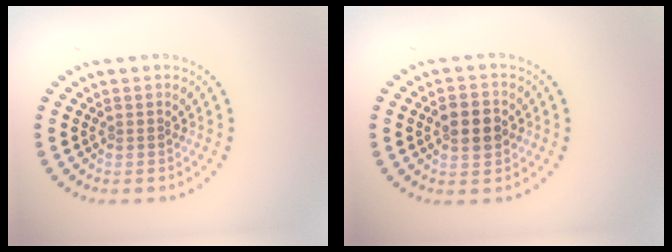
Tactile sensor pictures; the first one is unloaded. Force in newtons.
{"total": 3.8, "press": 3.8, "slide": 0.2}